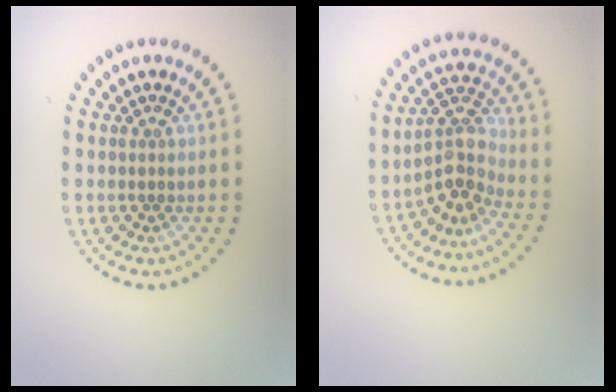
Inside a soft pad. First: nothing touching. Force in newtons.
{"total": 3.7, "press": 2.8, "slide": 2.4}